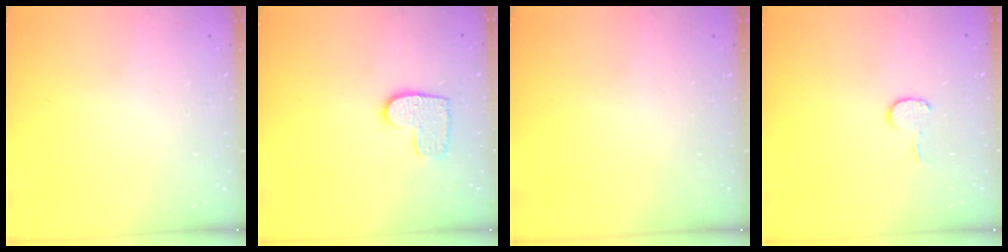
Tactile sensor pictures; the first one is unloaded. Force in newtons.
{"total": 9.8, "press": 9.8, "slide": 0.3}
{"total": 0.0}
{"total": 6.4, "press": 6.4, "slide": 0.6}